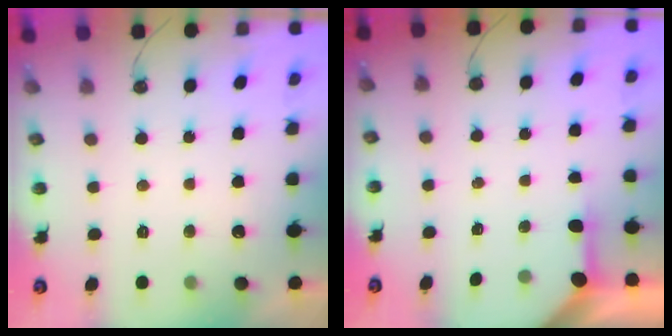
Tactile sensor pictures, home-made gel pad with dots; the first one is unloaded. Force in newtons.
{"total": 3.2, "press": 3.2, "slide": 0.4}